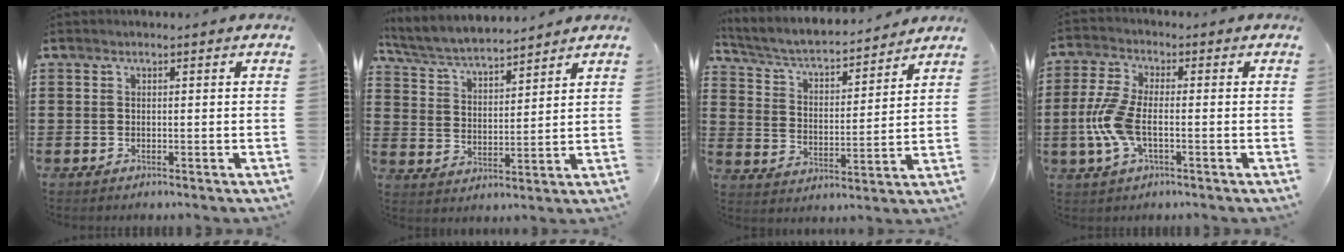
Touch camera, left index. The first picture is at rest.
{"total": 5.5, "force": [5.2, 0.7, 1.6], "torque": [-0.053, -0.025, 0.090]}
{"total": 4.6, "force": [4.1, 0.8, 1.8], "torque": [-0.055, -0.030, 0.063]}
{"total": 7.5, "force": [-1.3, 3.4, 6.5], "torque": [-0.167, -0.012, -0.031]}